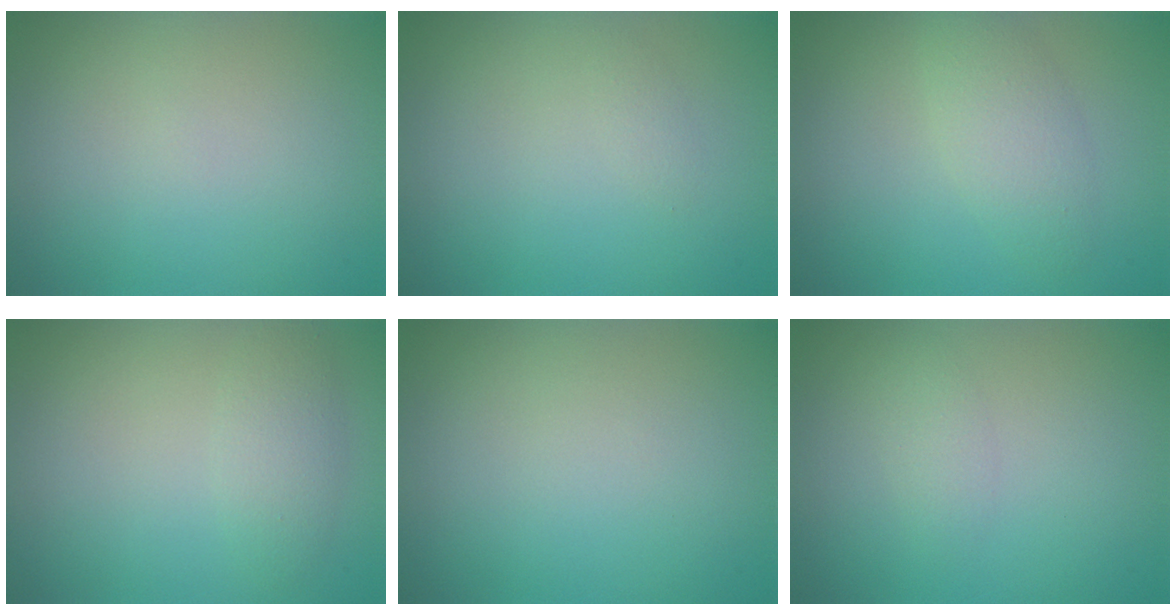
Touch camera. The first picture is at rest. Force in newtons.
{"total": 0.6, "press": 0.6, "slide": 0.0}
{"total": 2.7, "press": 2.7, "slide": 0.1}
{"total": 2.1, "press": 2.1, "slide": 0.1}
{"total": 0.0}
{"total": 1.1, "press": 1.1, "slide": 0.1}